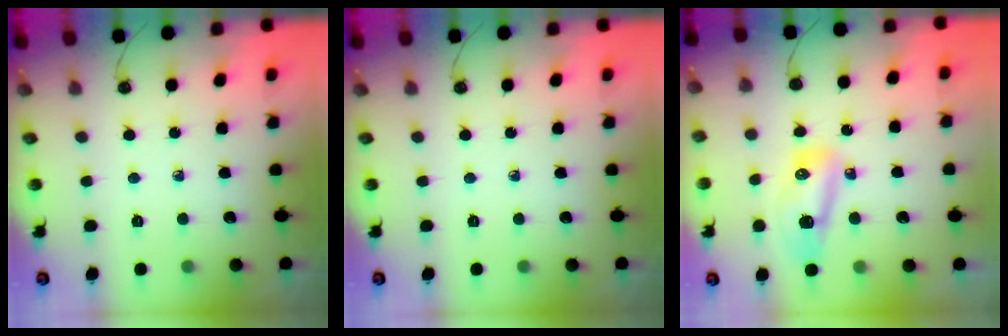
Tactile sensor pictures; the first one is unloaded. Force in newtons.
{"total": 0.0}
{"total": 9.4, "press": 9.3, "slide": 1.2}